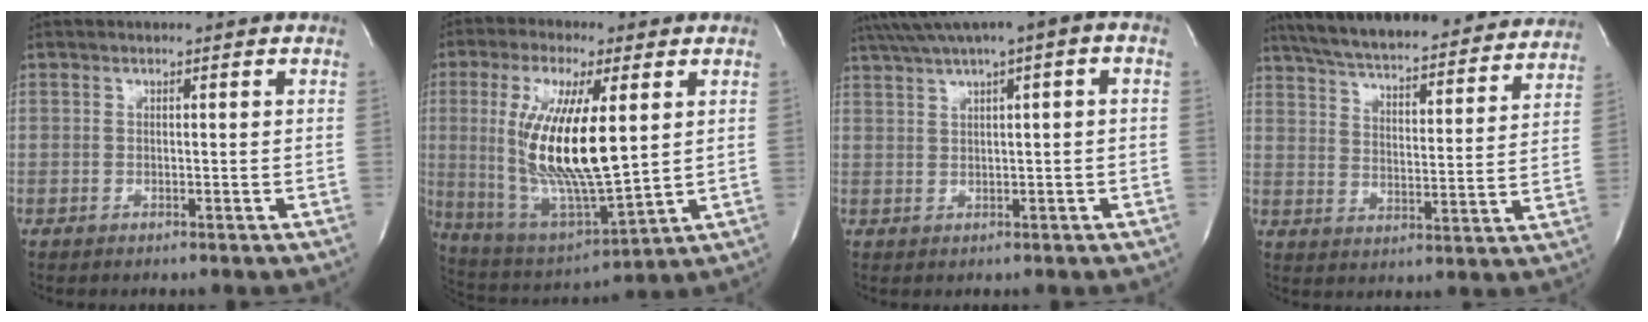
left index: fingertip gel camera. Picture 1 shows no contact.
{"total": 16.7, "force": [2.5, 3.6, 16.1], "torque": [-0.334, -0.019, 0.055]}
{"total": 7.5, "force": [3.9, 0.4, 6.4], "torque": [-0.115, 0.038, 0.066]}
{"total": 30.1, "force": [27.2, 5.4, 11.7], "torque": [-0.200, -0.028, 0.351]}